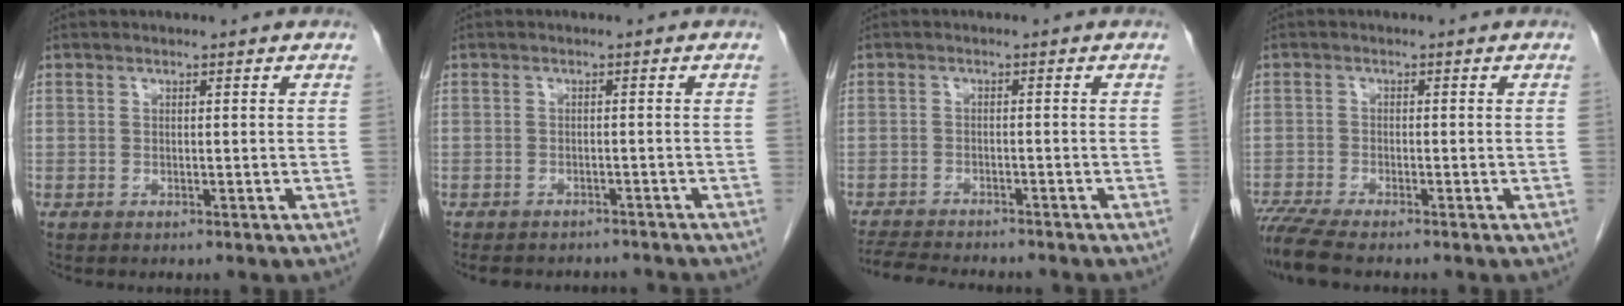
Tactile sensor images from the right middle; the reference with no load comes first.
{"total": 8.7, "force": [-7.9, 2.7, 2.2], "torque": [-0.034, 0.005, -0.092]}
{"total": 10.5, "force": [-9.5, 1.5, 4.2], "torque": [-0.065, -0.012, -0.137]}
{"total": 5.5, "force": [-4.8, 0.0, 2.8], "torque": [-0.050, -0.018, -0.086]}